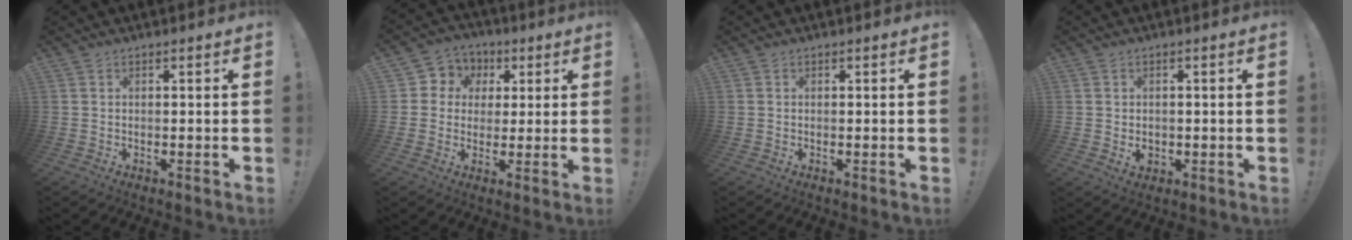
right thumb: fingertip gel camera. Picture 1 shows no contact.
{"total": 6.9, "force": [0.4, 6.6, 1.7], "torque": [-0.019, 0.000, 0.013]}
{"total": 0.0}
{"total": 2.5, "force": [-0.1, 2.2, 1.3], "torque": [-0.013, 0.000, -0.001]}